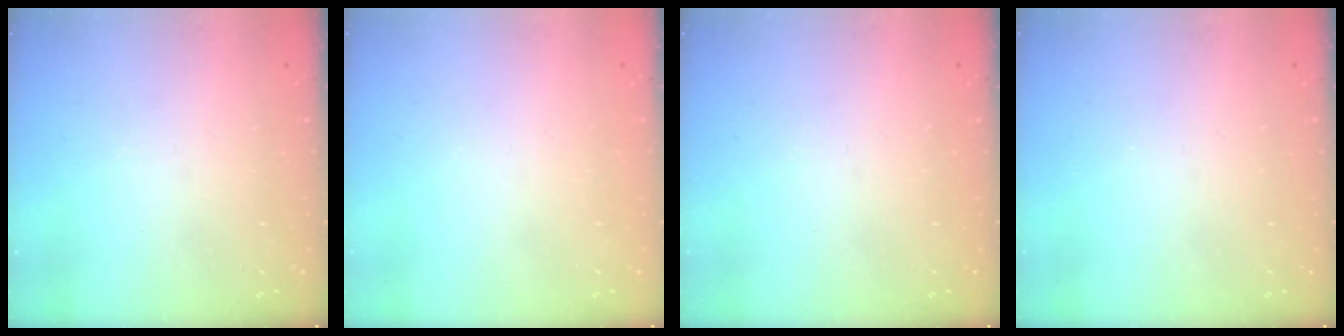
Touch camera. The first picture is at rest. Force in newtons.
{"total": 1.6, "press": 1.6, "slide": 0.1}
{"total": 0.0}
{"total": 0.0}